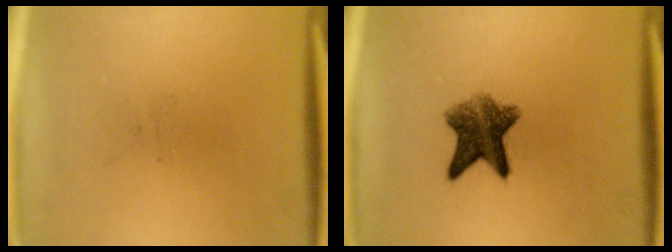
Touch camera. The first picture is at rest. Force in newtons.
{"total": 7.4}